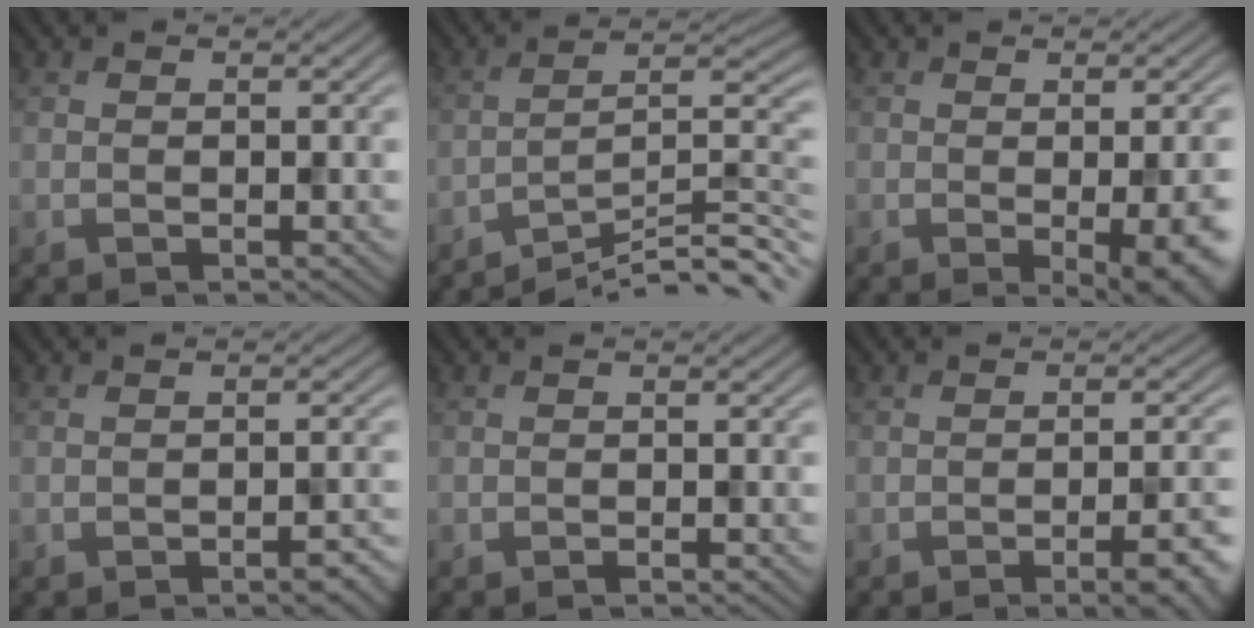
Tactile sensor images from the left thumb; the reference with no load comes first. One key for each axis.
{"total": 11.3, "fx": -9.0, "fy": 1.6, "fz": 6.6, "tx": -0.100, "ty": 0.016, "tz": -0.151}
{"total": 7.6, "fx": -1.8, "fy": 2.2, "fz": 7.1, "tx": -0.087, "ty": -0.012, "tz": -0.010}
{"total": 2.2, "fx": -1.4, "fy": 0.3, "fz": 1.6, "tx": -0.023, "ty": 0.005, "tz": -0.025}
{"total": 0.8, "fx": -0.5, "fy": 0.0, "fz": 0.6, "tx": -0.008, "ty": 0.001, "tz": -0.014}
{"total": 6.8, "fx": -3.3, "fy": 1.6, "fz": 5.7, "tx": -0.074, "ty": 0.002, "tz": -0.044}